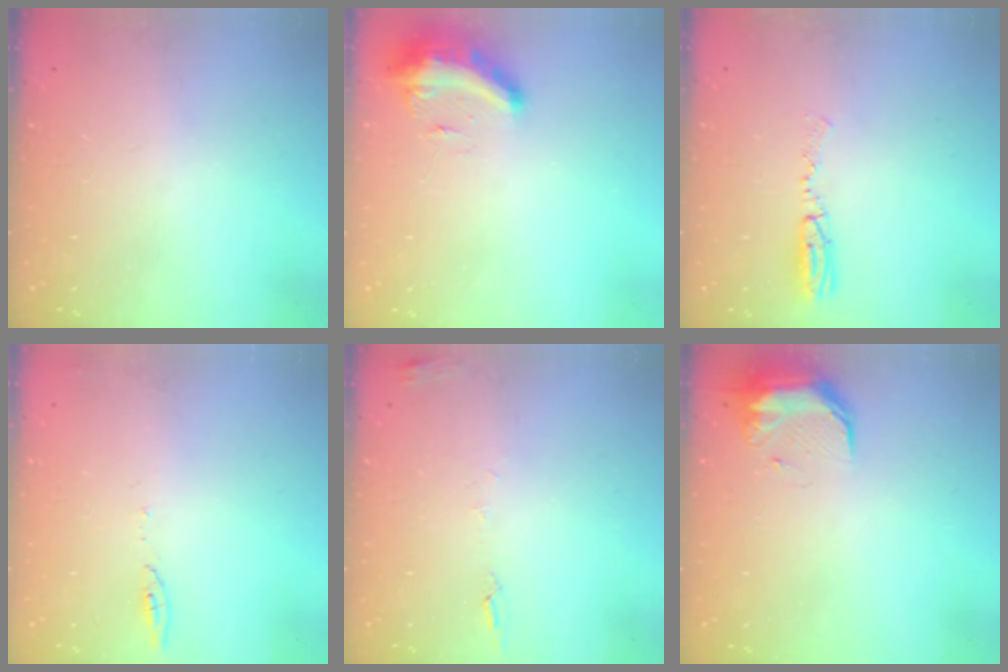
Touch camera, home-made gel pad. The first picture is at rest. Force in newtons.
{"total": 9.8, "press": 9.8, "slide": 0.5}
{"total": 5.6, "press": 5.3, "slide": 1.9}
{"total": 4.8, "press": 4.8, "slide": 0.6}
{"total": 6.0, "press": 6.0, "slide": 0.6}
{"total": 9.1, "press": 9.0, "slide": 1.5}